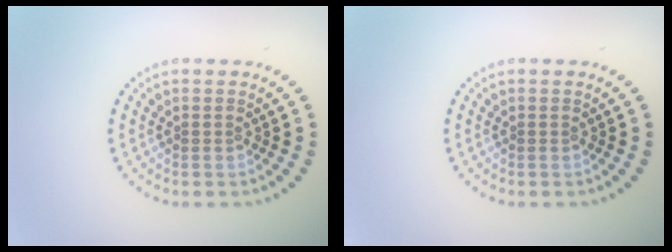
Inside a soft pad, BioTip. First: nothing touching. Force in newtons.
{"total": 0.0}